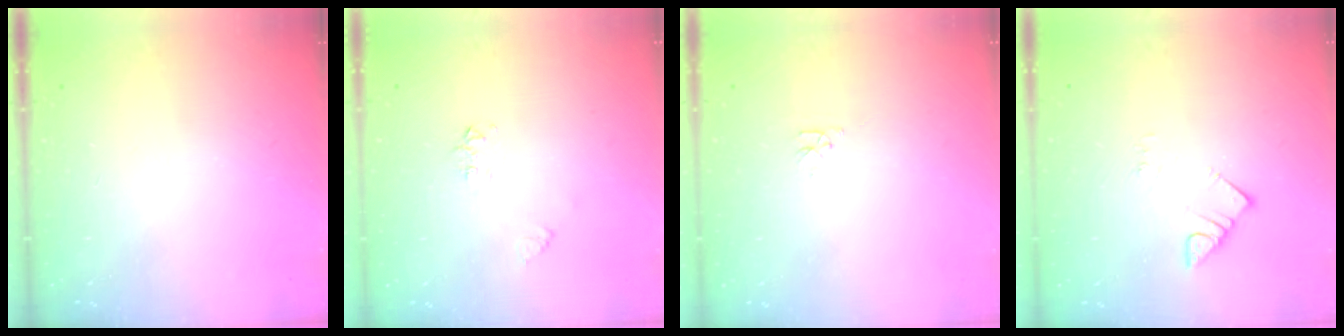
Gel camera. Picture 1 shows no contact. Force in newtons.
{"total": 5.0, "press": 5.0, "slide": 0.6}
{"total": 2.8, "press": 2.7, "slide": 0.4}
{"total": 2.8, "press": 2.8, "slide": 0.2}